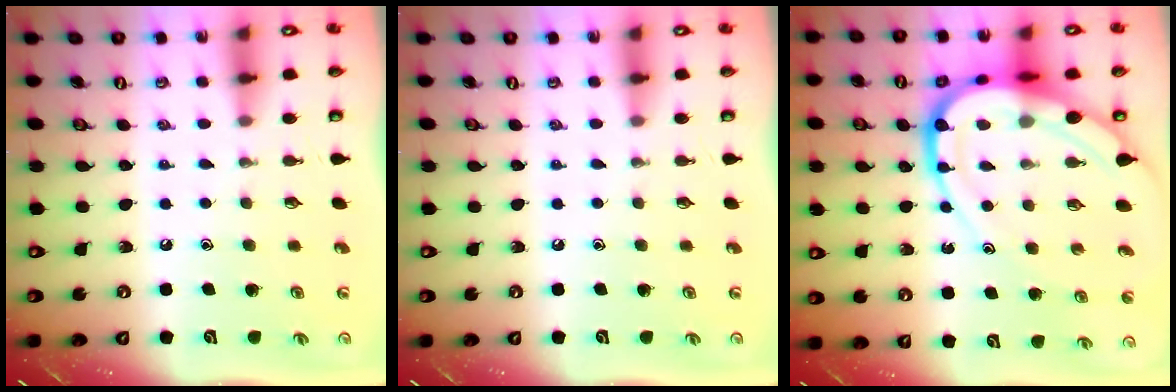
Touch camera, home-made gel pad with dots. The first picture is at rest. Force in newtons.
{"total": 0.0}
{"total": 18.2, "press": 18.2, "slide": 1.8}